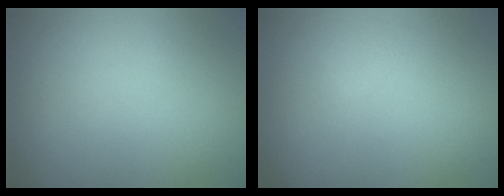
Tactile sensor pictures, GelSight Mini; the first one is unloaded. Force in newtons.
{"total": 0.6, "press": 0.6, "slide": 0.1}